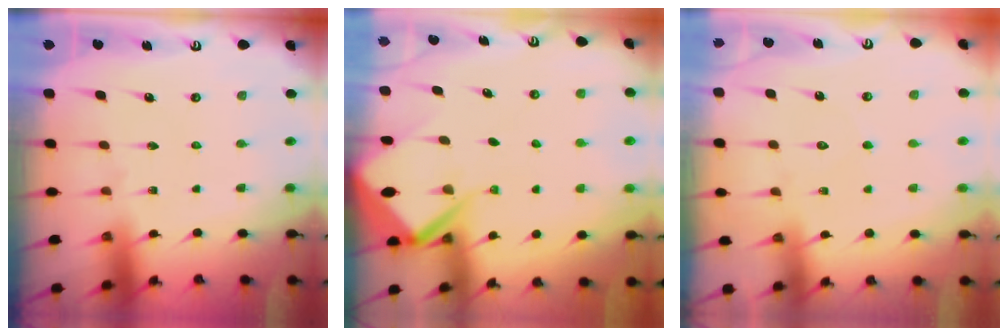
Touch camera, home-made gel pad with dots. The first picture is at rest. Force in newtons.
{"total": 6.0, "press": 6.0, "slide": 0.7}
{"total": 5.3, "press": 5.3, "slide": 0.7}